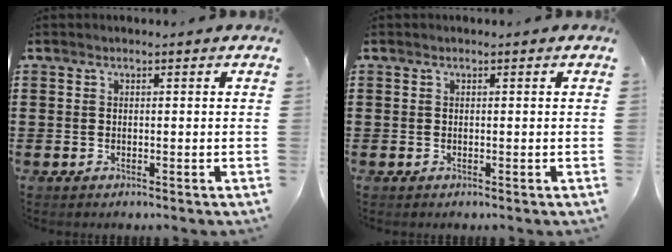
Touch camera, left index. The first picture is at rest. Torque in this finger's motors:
{"motor_torque": [-0.95, 1.18, -0.08, -0.01]}